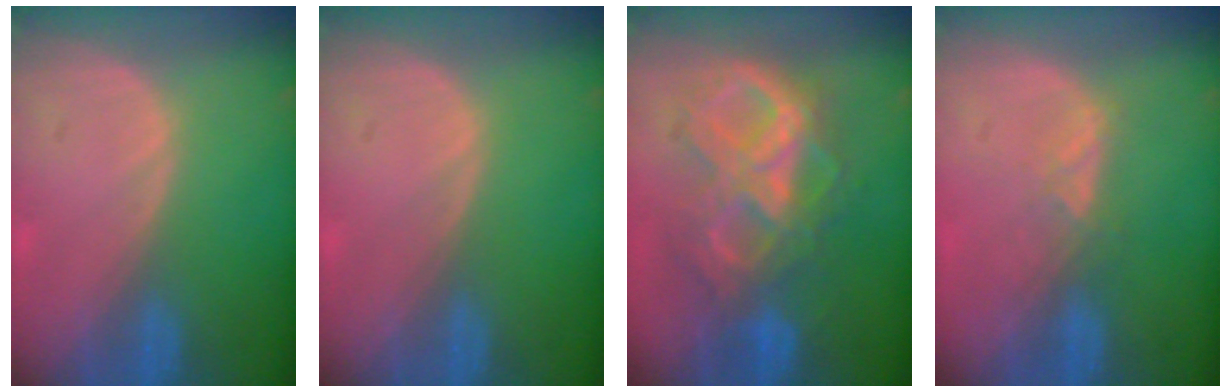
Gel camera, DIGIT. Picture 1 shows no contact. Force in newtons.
{"total": 0.0}
{"total": 10.6, "press": 10.6, "slide": 1.0}
{"total": 2.3, "press": 2.2, "slide": 0.9}